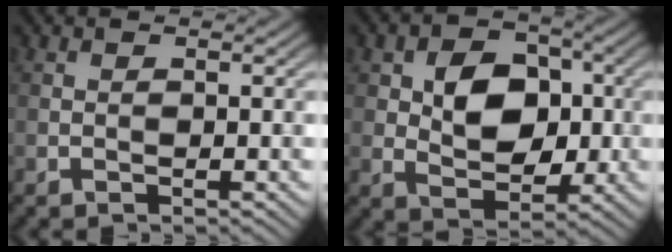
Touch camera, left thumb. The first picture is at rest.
{"total": 7.3, "force": [0.7, 5.2, 5.0], "torque": [-0.083, 0.003, 0.006]}